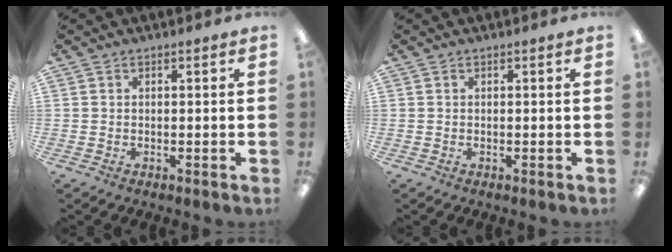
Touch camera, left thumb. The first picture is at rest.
{"total": 0.0}